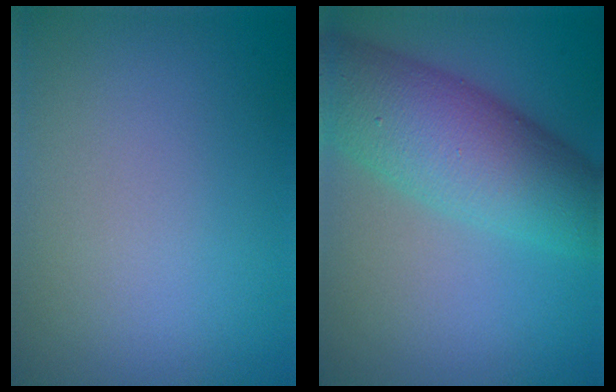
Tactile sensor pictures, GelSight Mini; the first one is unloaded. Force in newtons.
{"total": 9.6, "press": 9.6, "slide": 0.4}